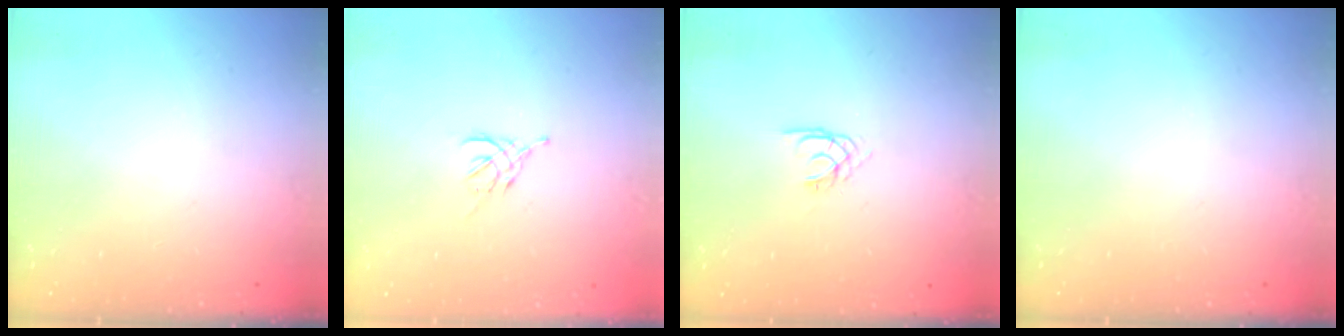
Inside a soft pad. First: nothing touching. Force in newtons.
{"total": 2.6, "press": 2.5, "slide": 0.7}
{"total": 1.7, "press": 1.7, "slide": 0.1}
{"total": 0.0}